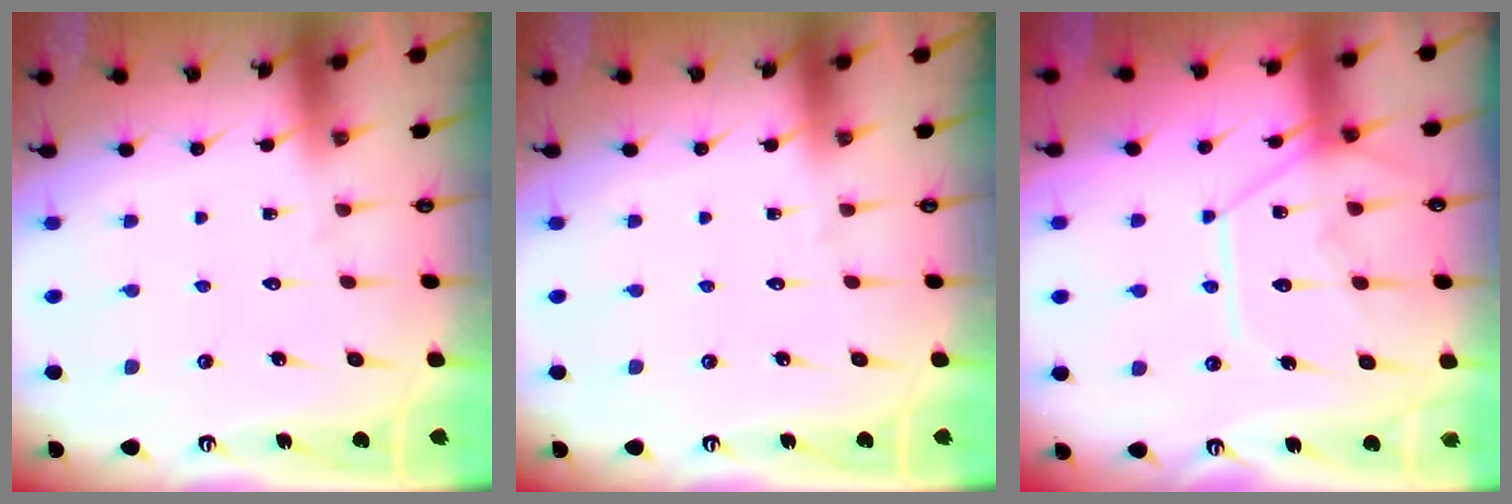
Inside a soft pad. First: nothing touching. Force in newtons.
{"total": 0.0}
{"total": 12.2, "press": 12.2, "slide": 1.2}